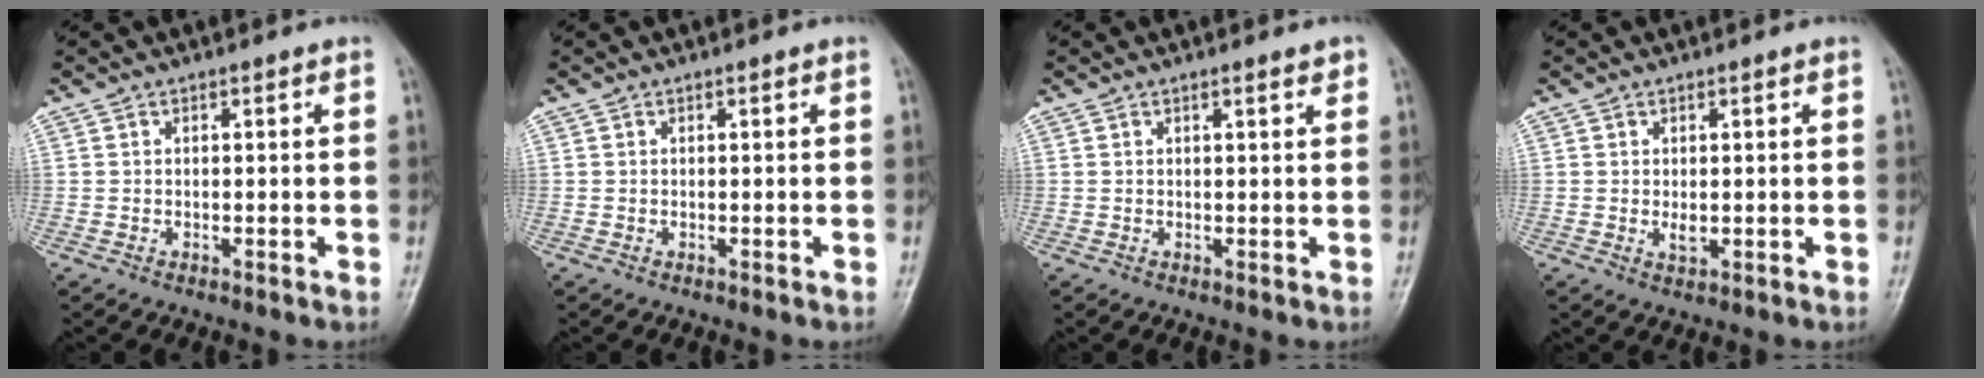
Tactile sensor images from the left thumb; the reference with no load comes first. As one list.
[{"total": 0.0}, {"total": 1.4, "force": [0.9, 0.2, 1.1], "torque": [-0.014, -0.004, 0.012]}, {"total": 1.8, "force": [0.0, 0.9, 1.5], "torque": [-0.024, -0.003, 0.004]}]